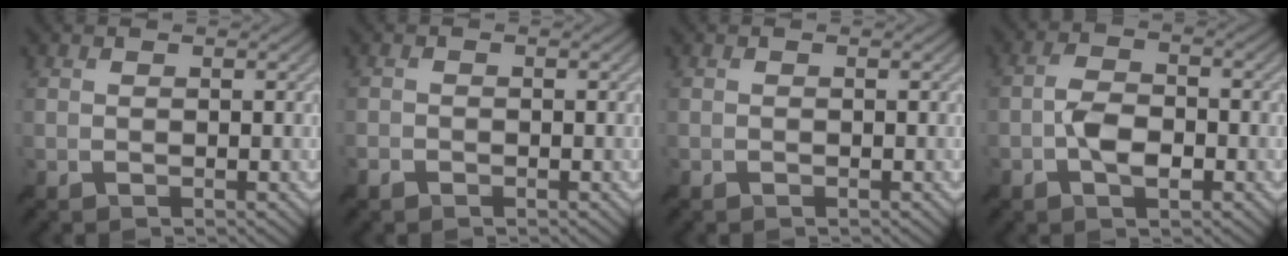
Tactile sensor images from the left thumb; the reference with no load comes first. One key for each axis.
{"total": 1.1, "fx": -0.9, "fy": 0.5, "fz": 0.3, "tx": -0.008, "ty": 0.001, "tz": -0.020}
{"total": 0.0}
{"total": 4.8, "fx": -1.6, "fy": 2.1, "fz": 4.0, "tx": -0.084, "ty": 0.006, "tz": -0.038}